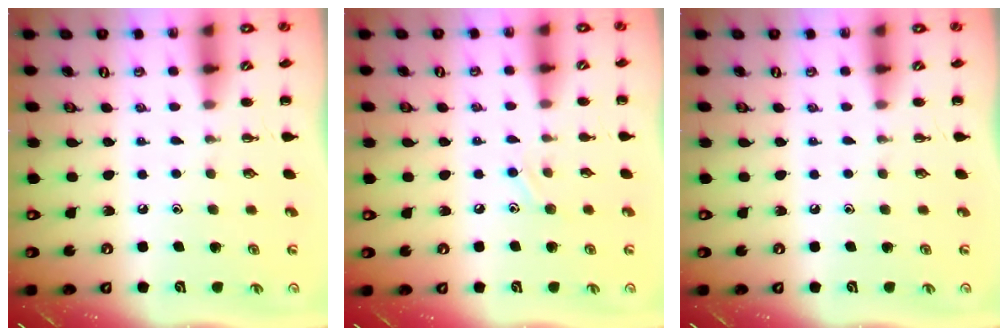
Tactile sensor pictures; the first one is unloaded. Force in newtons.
{"total": 6.2, "press": 6.0, "slide": 1.7}
{"total": 0.0}